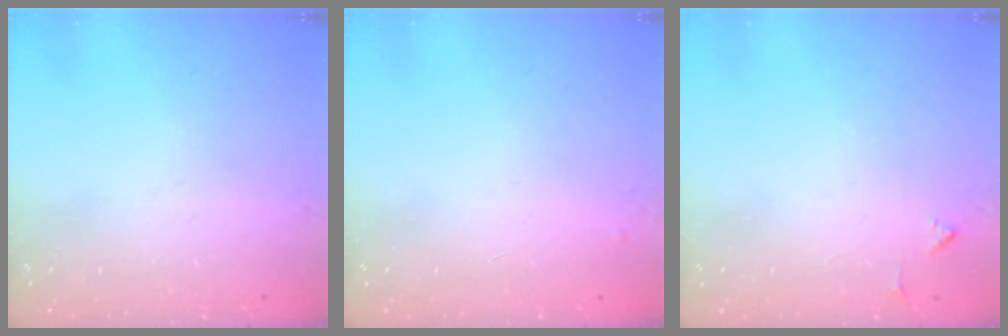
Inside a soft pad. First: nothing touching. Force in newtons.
{"total": 3.2, "press": 3.2, "slide": 0.4}
{"total": 4.1, "press": 4.0, "slide": 0.6}